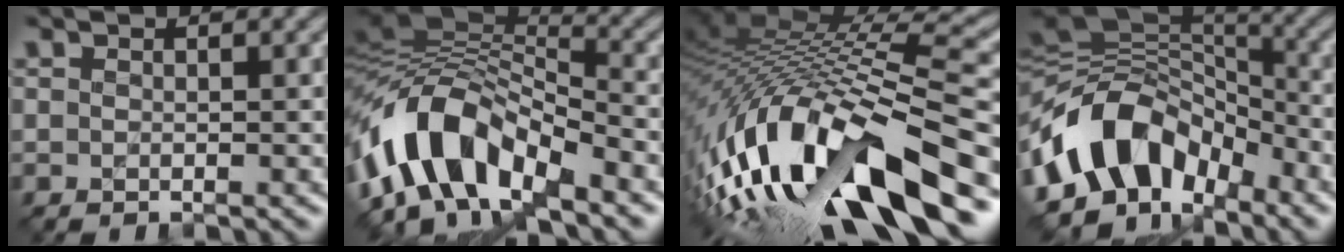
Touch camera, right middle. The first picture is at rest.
{"total": 10.1, "force": [-4.9, 4.9, 7.4], "torque": [-0.126, 0.020, -0.098]}
{"total": 17.0, "force": [-7.3, 5.9, 14.2], "torque": [-0.288, -0.003, -0.124]}
{"total": 10.9, "force": [-4.6, 7.1, 6.8], "torque": [-0.116, 0.030, -0.098]}